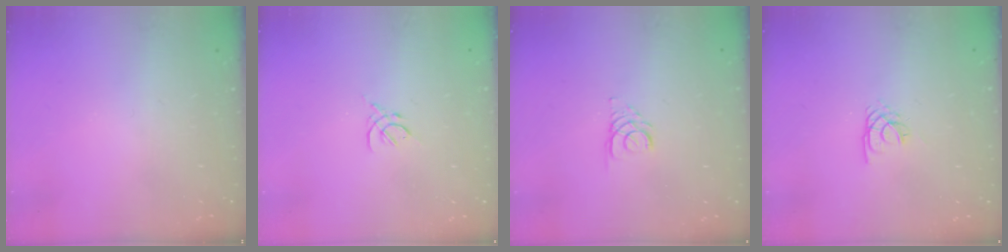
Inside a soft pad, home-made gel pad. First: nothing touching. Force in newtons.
{"total": 2.6, "press": 2.5, "slide": 0.7}
{"total": 2.6, "press": 2.6, "slide": 0.2}
{"total": 2.2, "press": 2.2, "slide": 0.3}